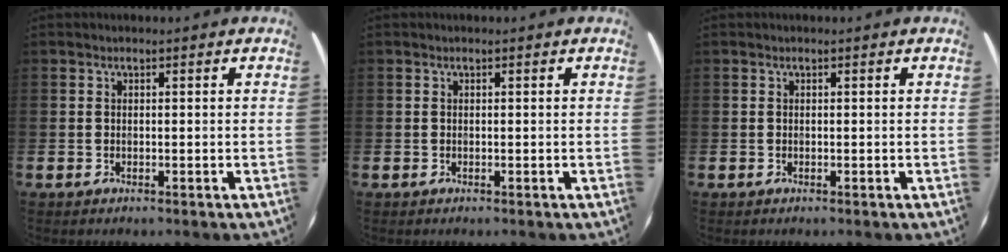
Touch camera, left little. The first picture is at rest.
{"total": 0.0}
{"total": 0.0}